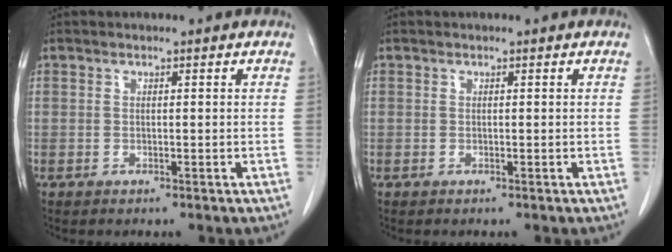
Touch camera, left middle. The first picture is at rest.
{"total": 0.0}